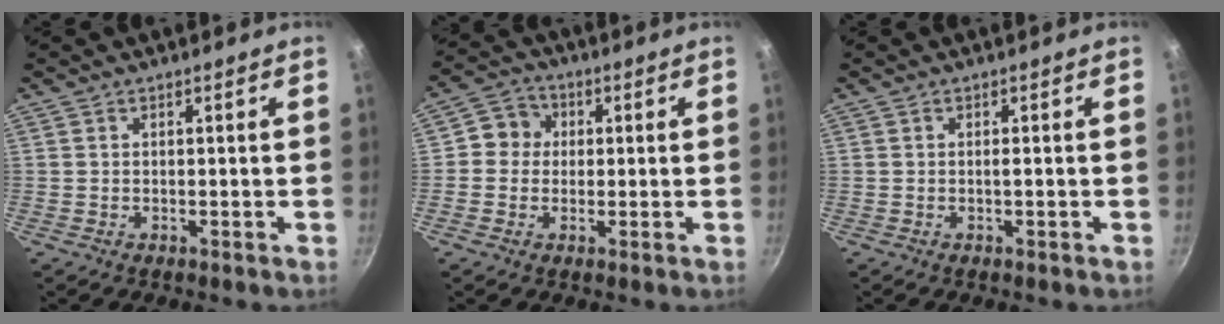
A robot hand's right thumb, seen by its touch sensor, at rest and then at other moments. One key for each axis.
{"total": 5.6, "fx": 0.4, "fy": 5.3, "fz": 1.9, "tx": 0.001, "ty": 0.011, "tz": -0.009}
{"total": 0.6, "fx": -0.2, "fy": 0.0, "fz": 0.5, "tx": -0.012, "ty": 0.003, "tz": -0.004}